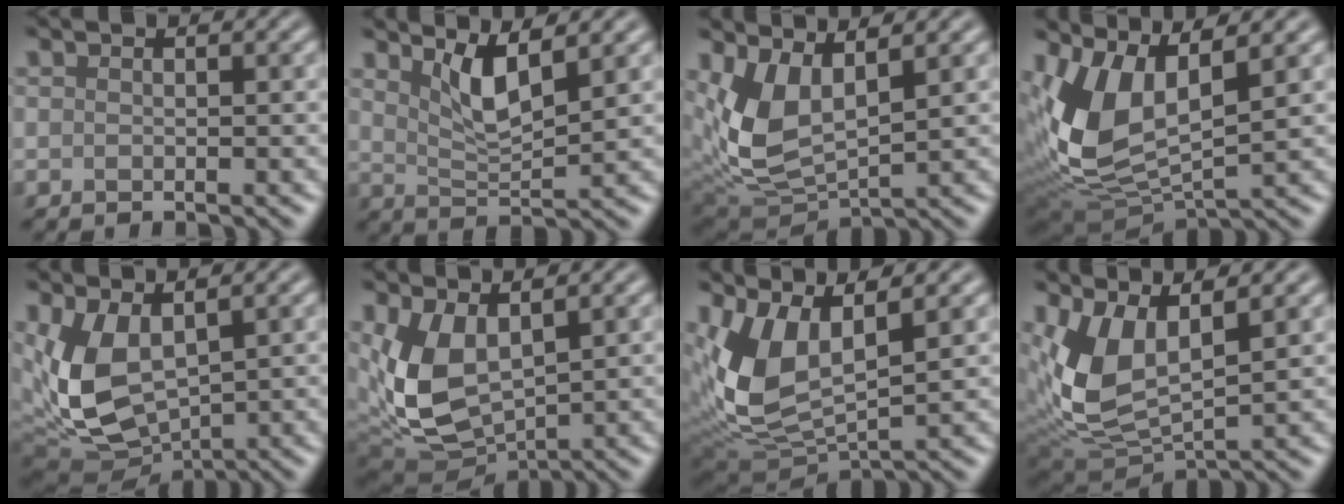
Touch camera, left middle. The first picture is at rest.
{"total": 3.9, "force": [2.2, 0.9, 3.0], "torque": [-0.063, -0.007, 0.045]}
{"total": 6.3, "force": [1.9, 3.3, 5.1], "torque": [-0.121, -0.017, 0.041]}
{"total": 8.7, "force": [2.2, 4.5, 7.2], "torque": [-0.167, -0.007, 0.044]}
{"total": 8.1, "force": [0.8, 4.6, 6.7], "torque": [-0.164, -0.017, 0.022]}
{"total": 7.5, "force": [1.2, 4.2, 6.1], "torque": [-0.145, -0.010, 0.025]}
{"total": 7.8, "force": [2.0, 4.0, 6.4], "torque": [-0.151, -0.010, 0.043]}
{"total": 7.0, "force": [2.0, 3.6, 5.7], "torque": [-0.137, -0.015, 0.043]}